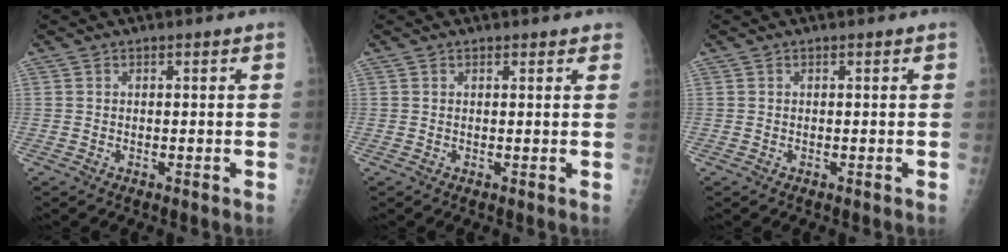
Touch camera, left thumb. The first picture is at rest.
{"total": 1.3, "force": [1.1, 0.5, 0.5], "torque": [0.006, -0.001, 0.010]}
{"total": 0.0}